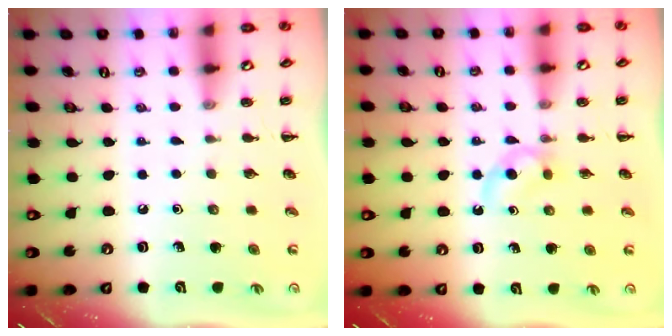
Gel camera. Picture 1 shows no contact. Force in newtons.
{"total": 3.6, "press": 3.3, "slide": 1.6}